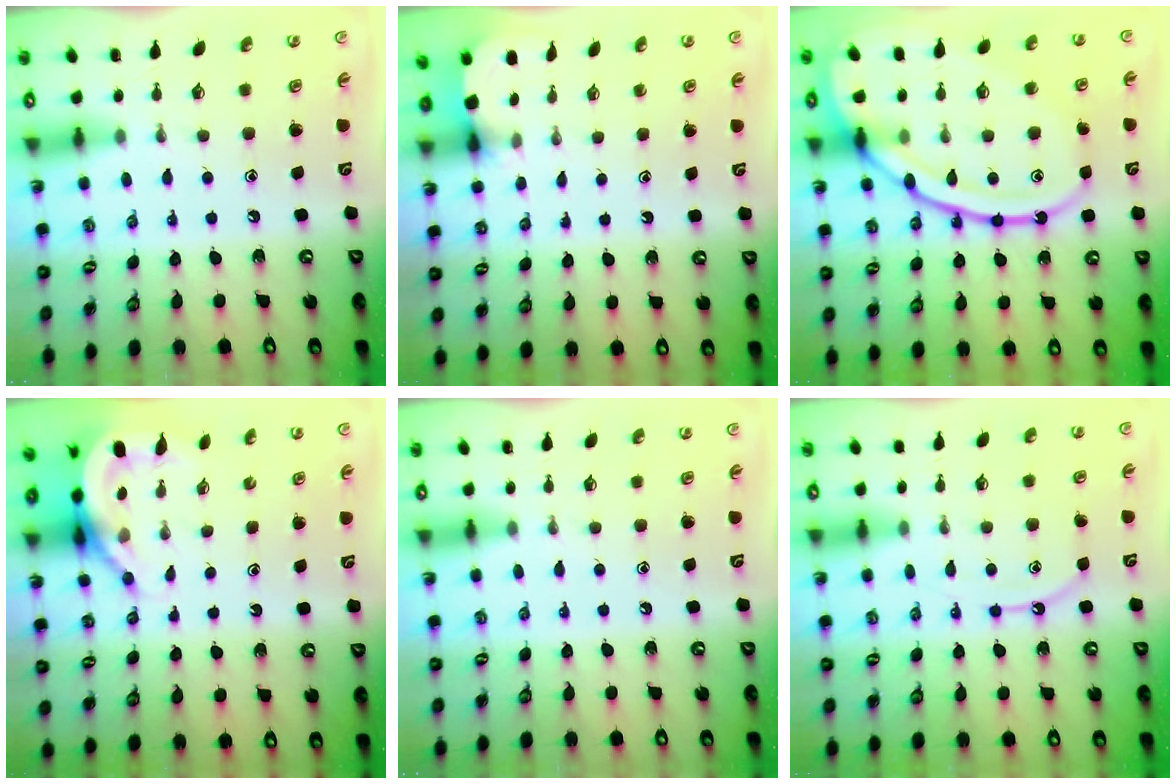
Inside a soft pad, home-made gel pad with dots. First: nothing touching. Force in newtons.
{"total": 3.0, "press": 3.0, "slide": 0.4}
{"total": 20.7, "press": 20.6, "slide": 2.0}
{"total": 7.7, "press": 7.7, "slide": 0.7}
{"total": 0.0}
{"total": 7.3, "press": 7.3, "slide": 0.8}